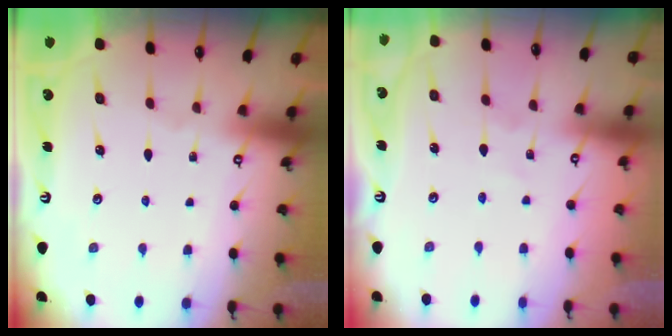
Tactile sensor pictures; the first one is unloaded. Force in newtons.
{"total": 2.7, "press": 2.7, "slide": 0.2}